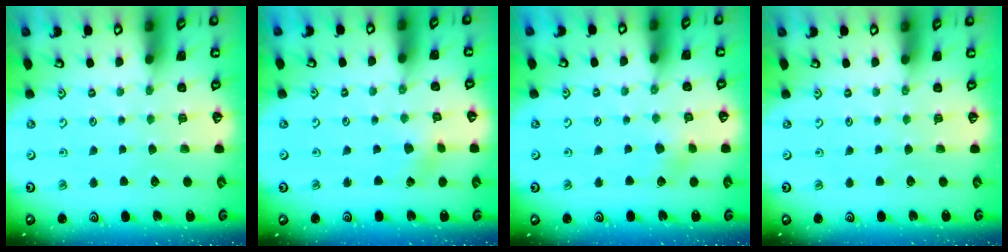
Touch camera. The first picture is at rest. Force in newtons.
{"total": 2.5, "press": 2.4, "slide": 0.6}
{"total": 5.0, "press": 5.0, "slide": 0.4}
{"total": 0.0}